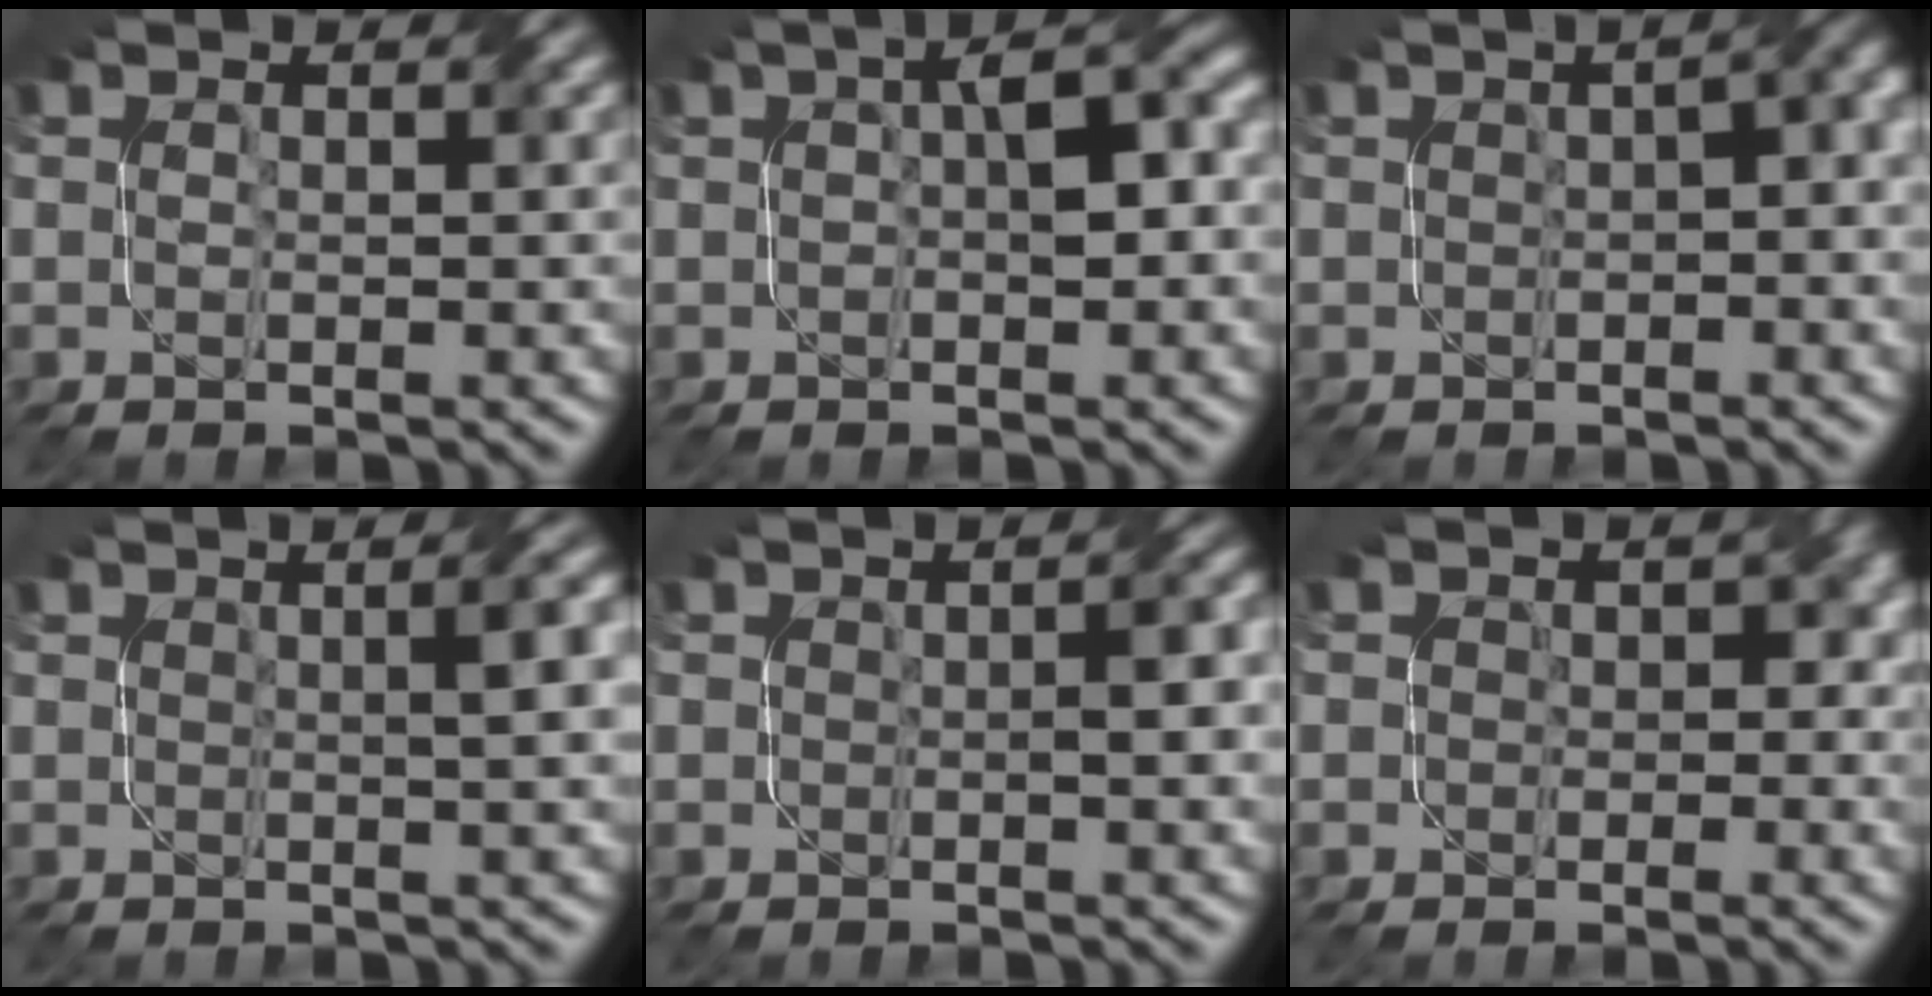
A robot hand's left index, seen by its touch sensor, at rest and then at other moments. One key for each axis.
{"total": 4.1, "fx": 0.3, "fy": 1.5, "fz": 3.8, "tx": -0.056, "ty": 0.015, "tz": 0.006}
{"total": 9.4, "fx": 0.9, "fy": 4.5, "fz": 8.2, "tx": -0.034, "ty": 0.038, "tz": -0.020}
{"total": 2.6, "fx": 0.2, "fy": 0.6, "fz": 2.6, "tx": -0.023, "ty": 0.013, "tz": 0.002}
{"total": 1.6, "fx": -0.6, "fy": 0.5, "fz": 1.4, "tx": -0.016, "ty": 0.006, "tz": -0.007}
{"total": 3.7, "fx": -0.3, "fy": 3.1, "fz": 2.0, "tx": 0.000, "ty": 0.009, "tz": -0.006}